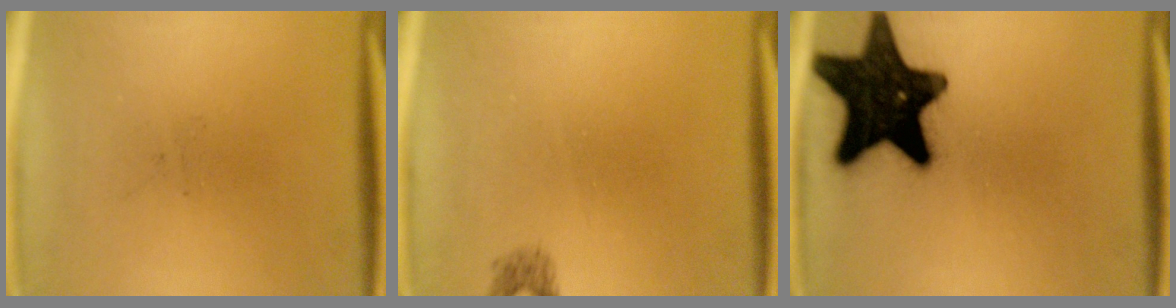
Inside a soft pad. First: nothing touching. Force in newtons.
{"total": 1.0}
{"total": 19.5}